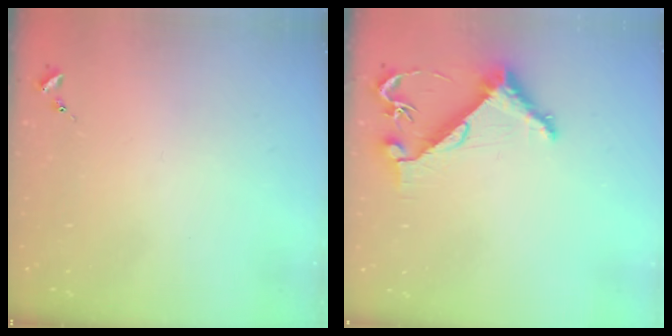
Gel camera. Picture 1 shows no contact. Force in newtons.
{"total": 6.3, "press": 6.3, "slide": 0.6}